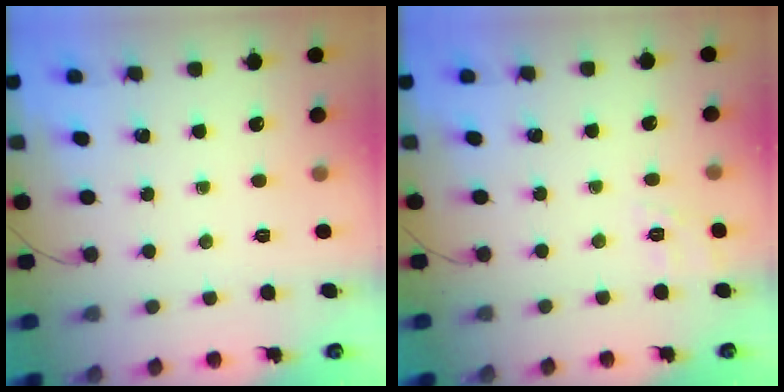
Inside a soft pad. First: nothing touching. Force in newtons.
{"total": 8.4, "press": 8.2, "slide": 2.0}